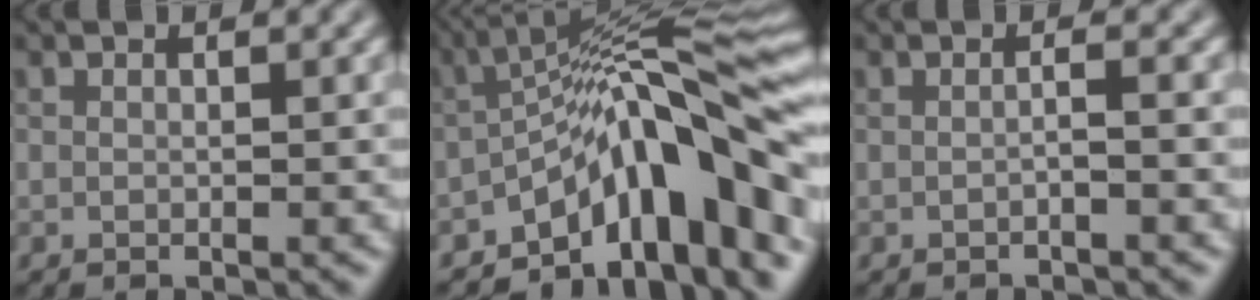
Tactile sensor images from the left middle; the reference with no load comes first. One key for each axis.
{"total": 13.8, "fx": -5.8, "fy": 4.0, "fz": 11.8, "tx": -0.147, "ty": 0.029, "tz": -0.096}
{"total": 1.1, "fx": -0.4, "fy": 0.1, "fz": 1.0, "tx": -0.013, "ty": 0.005, "tz": -0.012}